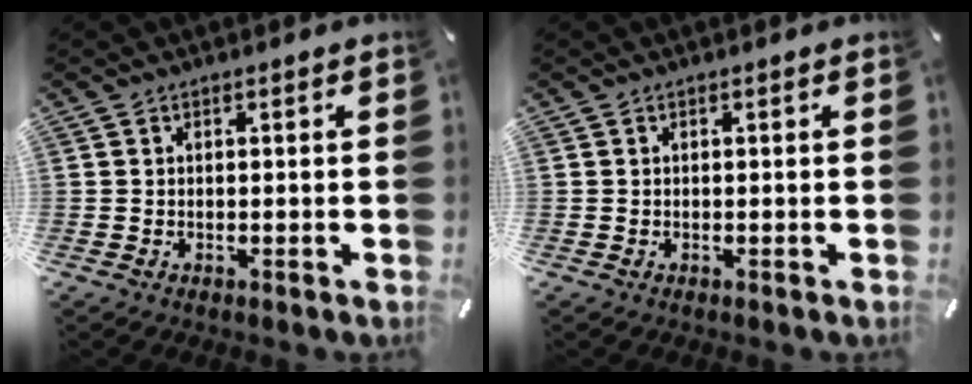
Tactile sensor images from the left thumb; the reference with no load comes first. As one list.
[{"total": 0.0}]